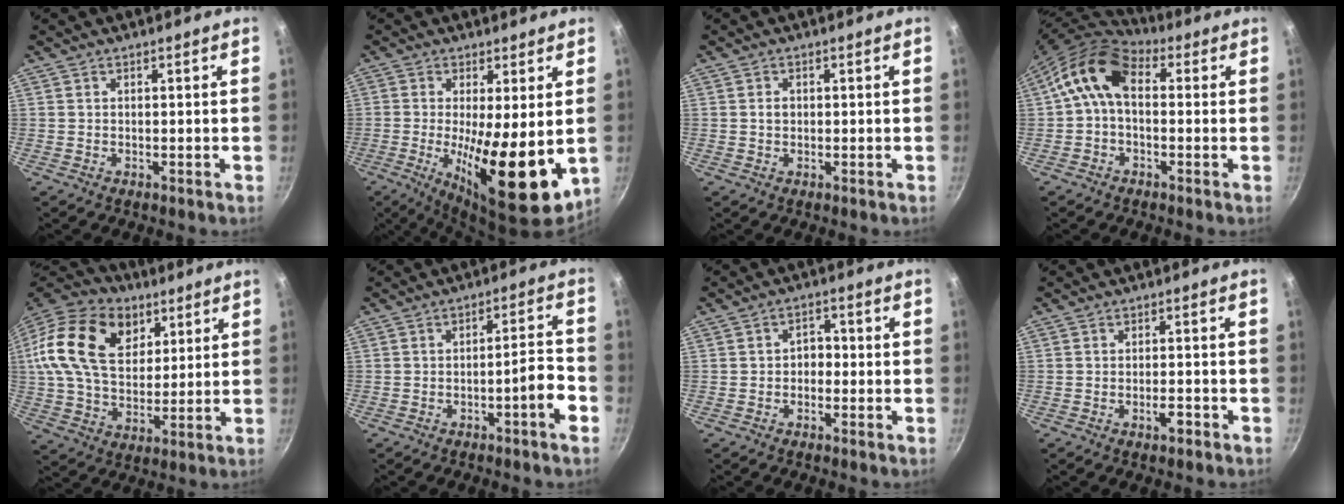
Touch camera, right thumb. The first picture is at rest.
{"total": 15.6, "force": [-1.3, 4.5, 14.9], "torque": [-0.229, -0.021, -0.013]}
{"total": 1.3, "force": [0.0, 1.1, 0.8], "torque": [-0.010, 0.004, 0.000]}
{"total": 10.3, "force": [1.0, 6.7, 7.8], "torque": [-0.136, 0.030, -0.004]}
{"total": 23.8, "force": [8.3, 16.1, 15.4], "torque": [-0.282, 0.005, 0.139]}
{"total": 6.5, "force": [-3.1, 0.9, 5.7], "torque": [-0.076, 0.037, -0.040]}
{"total": 3.1, "force": [-0.8, 2.4, 1.8], "torque": [-0.005, 0.014, -0.017]}
{"total": 2.7, "force": [-1.6, 0.9, 2.0], "torque": [-0.025, 0.013, -0.026]}